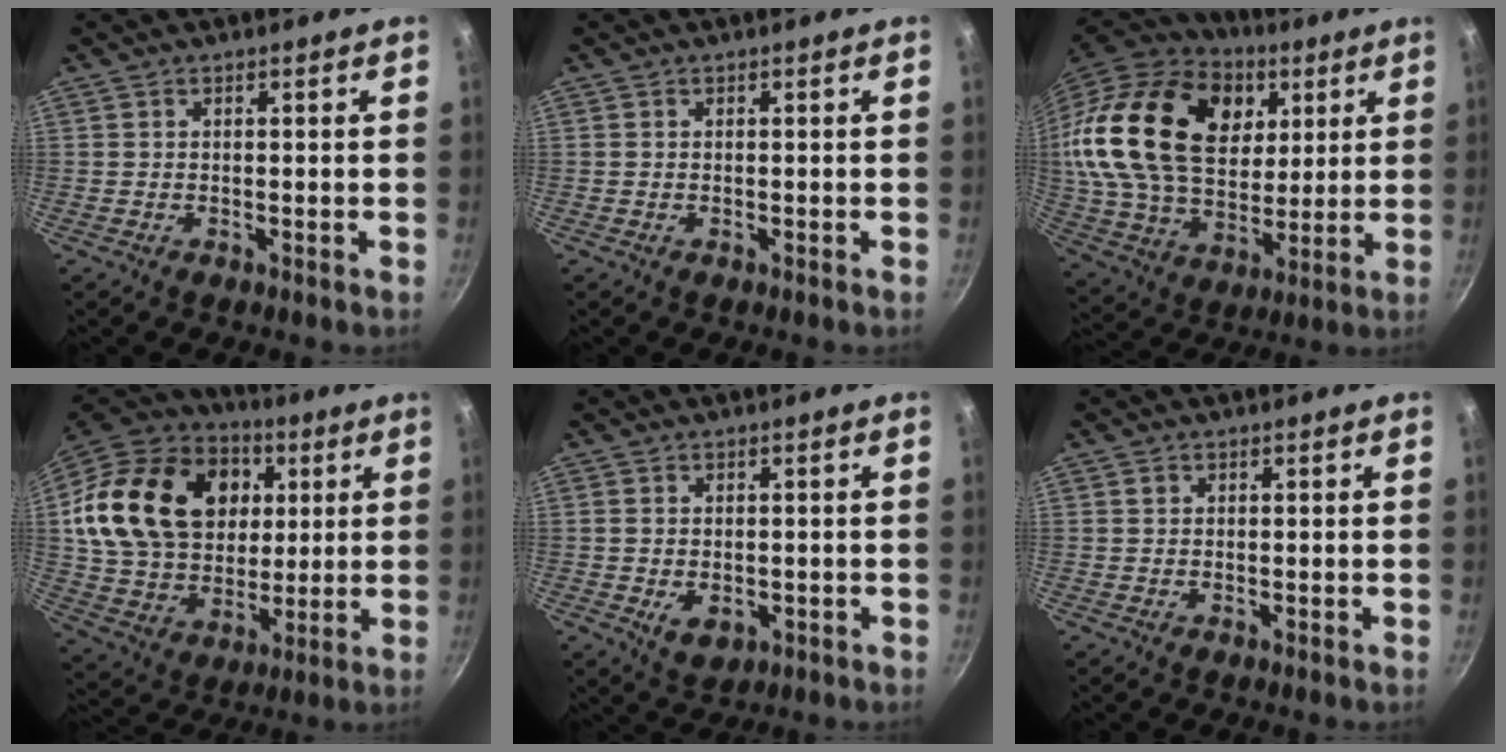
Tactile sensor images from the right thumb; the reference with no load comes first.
{"total": 0.0}
{"total": 31.1, "force": [9.6, 20.7, 21.1], "torque": [-0.369, -0.004, 0.172]}
{"total": 27.7, "force": [7.0, 20.4, 17.4], "torque": [-0.295, 0.002, 0.130]}
{"total": 4.4, "force": [-0.8, 3.1, 3.0], "torque": [-0.041, -0.006, -0.006]}
{"total": 0.8, "force": [0.3, 0.7, 0.2], "torque": [-0.002, 0.002, 0.003]}